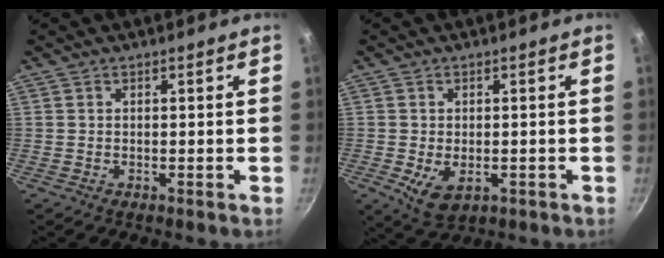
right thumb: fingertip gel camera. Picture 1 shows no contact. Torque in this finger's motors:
{"motor_torque": [-0.27, 0.36, 0.71, -0.11, 0.03]}